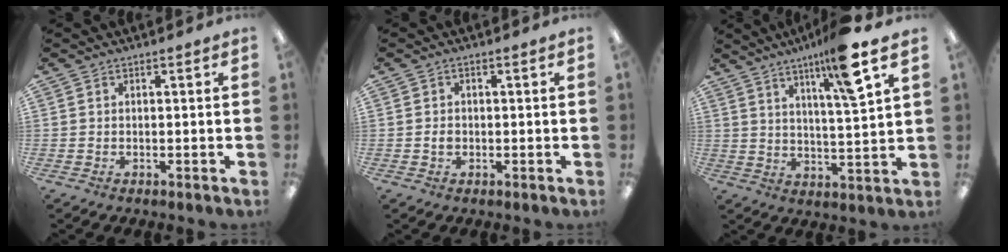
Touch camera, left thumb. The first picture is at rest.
{"total": 1.4, "force": [-0.2, 1.0, 0.9], "torque": [-0.017, 0.002, -0.005]}
{"total": 13.2, "force": [8.4, 1.2, 10.1], "torque": [-0.166, -0.034, 0.128]}